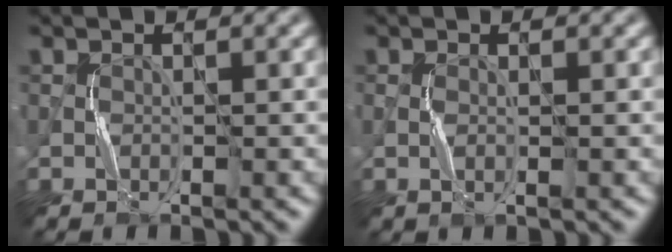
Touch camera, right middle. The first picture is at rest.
{"total": 0.7, "force": [0.1, 0.2, 0.6], "torque": [-0.018, -0.002, -0.001]}